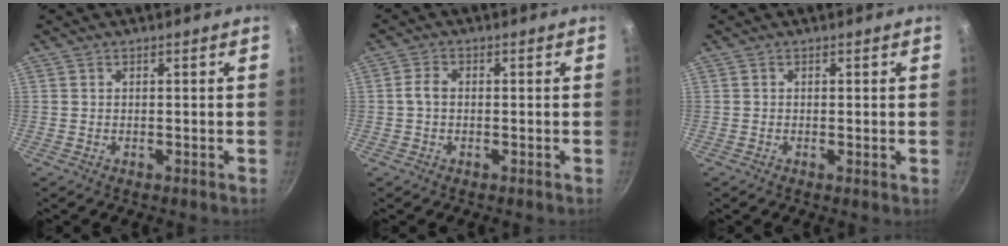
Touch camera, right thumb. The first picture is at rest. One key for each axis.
{"total": 2.5, "fx": -0.2, "fy": 1.7, "fz": 1.9, "tx": -0.034, "ty": 0.006, "tz": -0.009}
{"total": 0.9, "fx": -0.1, "fy": 0.2, "fz": 0.9, "tx": -0.020, "ty": -0.005, "tz": -0.004}